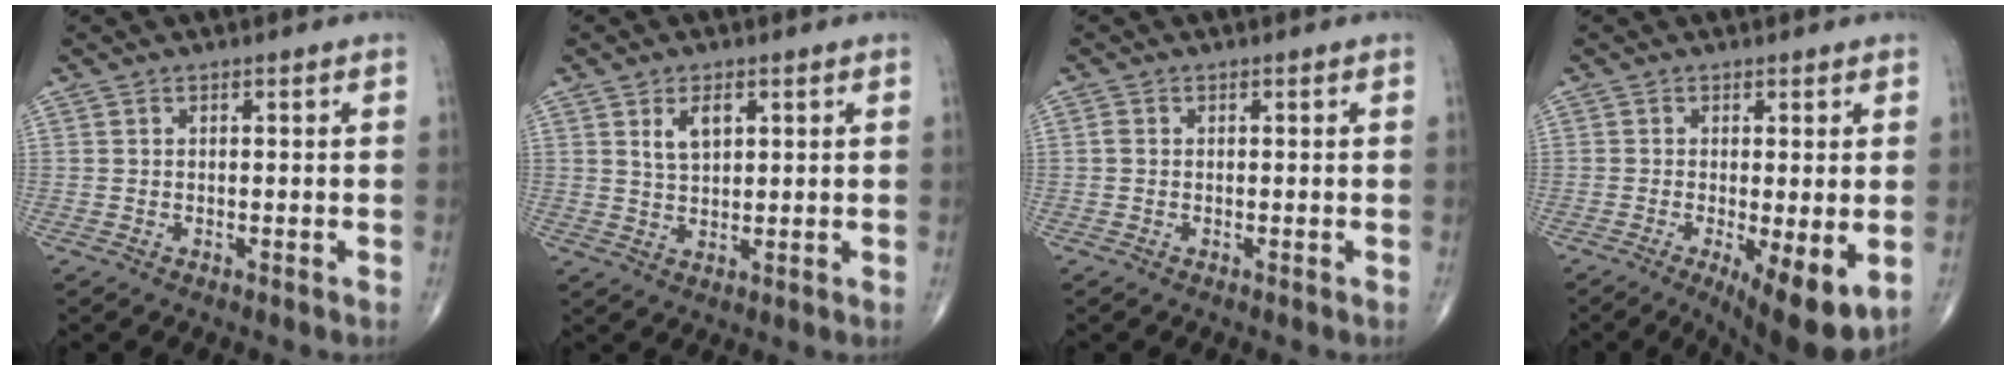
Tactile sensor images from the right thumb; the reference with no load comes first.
{"total": 4.4, "force": [1.9, 2.3, 3.3], "torque": [-0.050, -0.009, 0.036]}
{"total": 0.7, "force": [-0.1, 0.5, 0.4], "torque": [-0.007, 0.000, -0.004]}
{"total": 10.1, "force": [-2.7, 2.9, 9.3], "torque": [-0.138, -0.024, -0.035]}